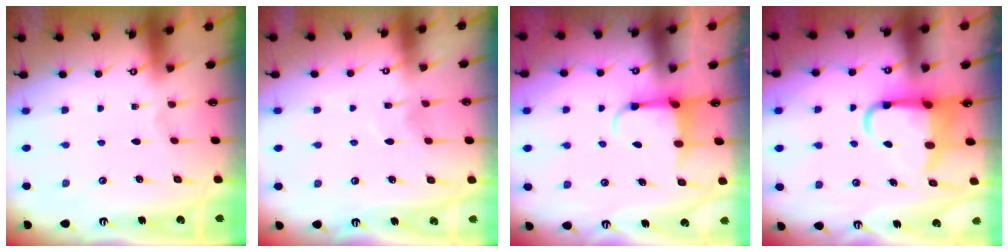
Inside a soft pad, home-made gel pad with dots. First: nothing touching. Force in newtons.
{"total": 5.2, "press": 5.1, "slide": 0.6}
{"total": 3.9, "press": 3.7, "slide": 1.3}
{"total": 7.2, "press": 7.2, "slide": 1.1}